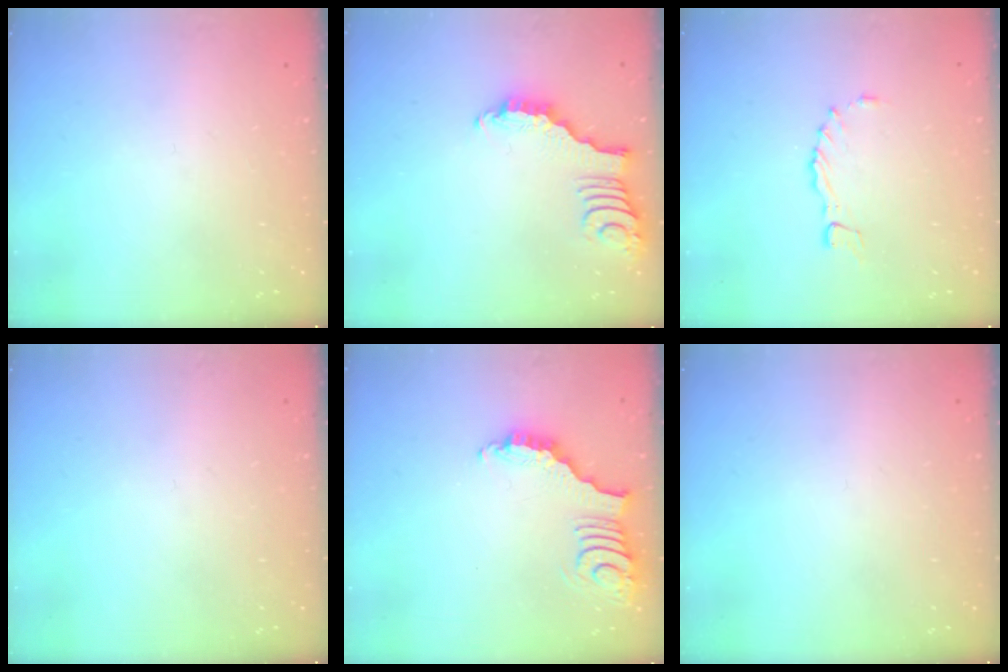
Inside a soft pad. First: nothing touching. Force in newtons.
{"total": 2.9, "press": 2.8, "slide": 0.4}
{"total": 1.8, "press": 1.7, "slide": 0.3}
{"total": 0.0}
{"total": 3.9, "press": 3.9, "slide": 0.6}
{"total": 0.0}